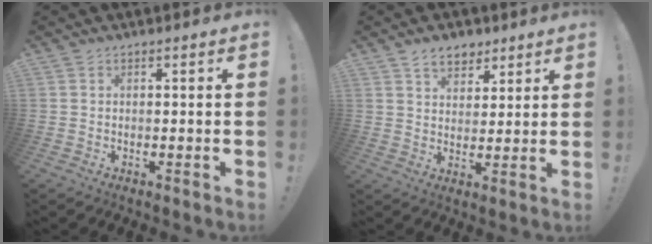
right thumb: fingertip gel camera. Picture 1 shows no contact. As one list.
[{"total": 7.5, "force": [4.9, 5.0, 2.7], "torque": [-0.040, -0.022, 0.092]}]